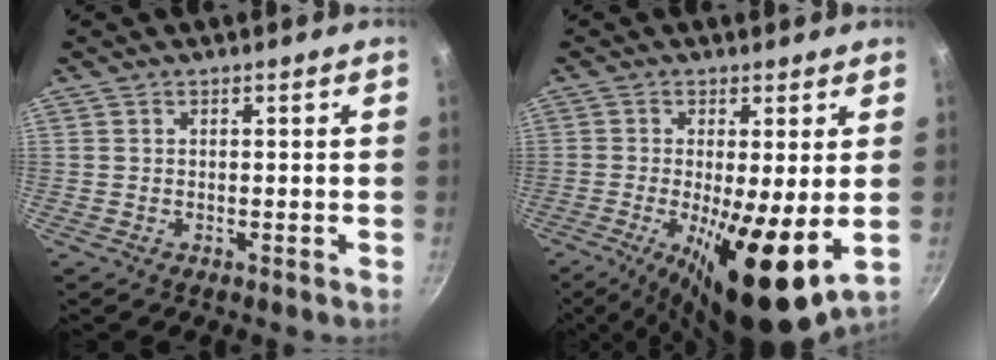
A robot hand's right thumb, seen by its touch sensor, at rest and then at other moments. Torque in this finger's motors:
{"motor_torque": [-0.37, 1.58, 2.19, -0.58, 0.50]}